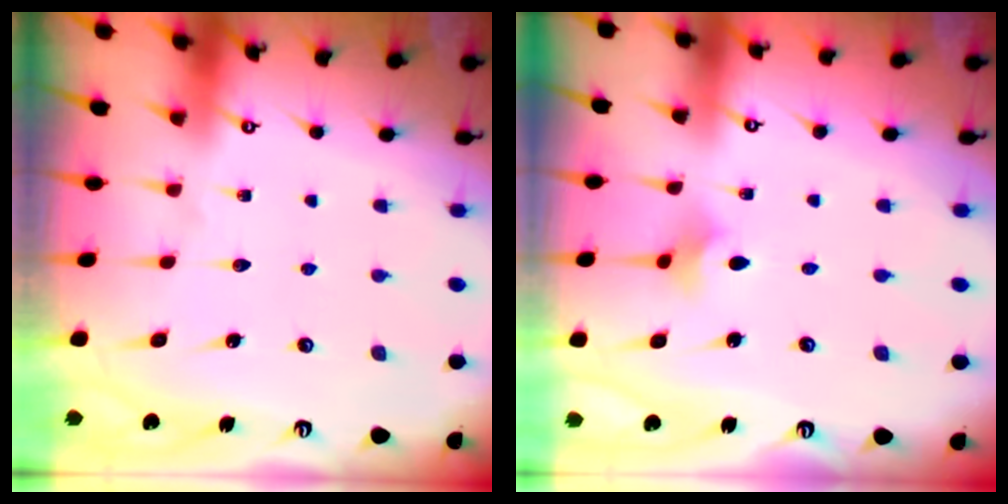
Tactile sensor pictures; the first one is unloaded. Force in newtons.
{"total": 3.4, "press": 3.3, "slide": 0.9}